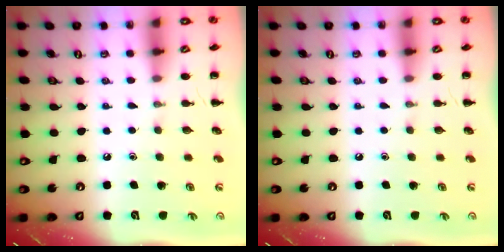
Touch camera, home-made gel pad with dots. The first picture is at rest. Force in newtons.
{"total": 0.0}